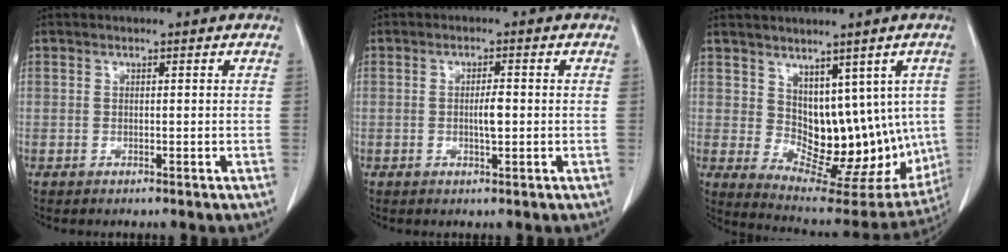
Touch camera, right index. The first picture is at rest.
{"total": 2.7, "force": [-0.2, 0.5, 2.6], "torque": [-0.048, 0.000, -0.003]}
{"total": 14.5, "force": [2.0, 8.7, 11.5], "torque": [-0.138, -0.001, 0.058]}